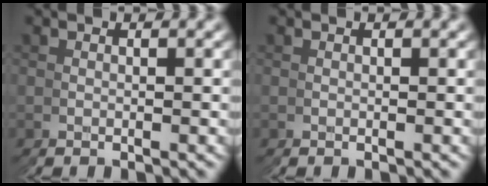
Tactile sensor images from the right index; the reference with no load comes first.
{"total": 0.0}